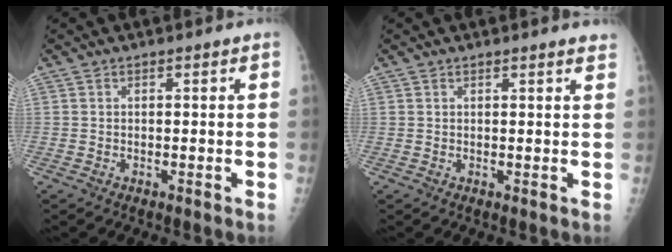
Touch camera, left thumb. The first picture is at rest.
{"total": 2.0, "force": [1.9, 0.2, 0.5], "torque": [-0.003, -0.009, 0.015]}